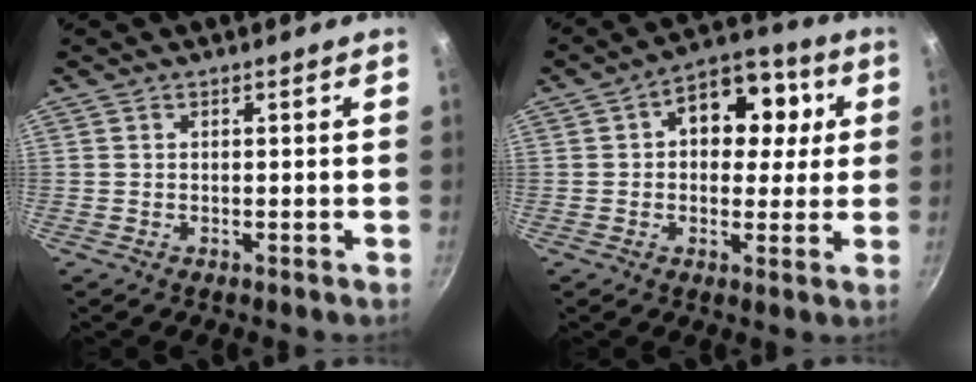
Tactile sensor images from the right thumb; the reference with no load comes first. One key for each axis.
{"total": 12.9, "fx": 3.0, "fy": 9.2, "fz": 8.5, "tx": -0.074, "ty": 0.012, "tz": 0.027}